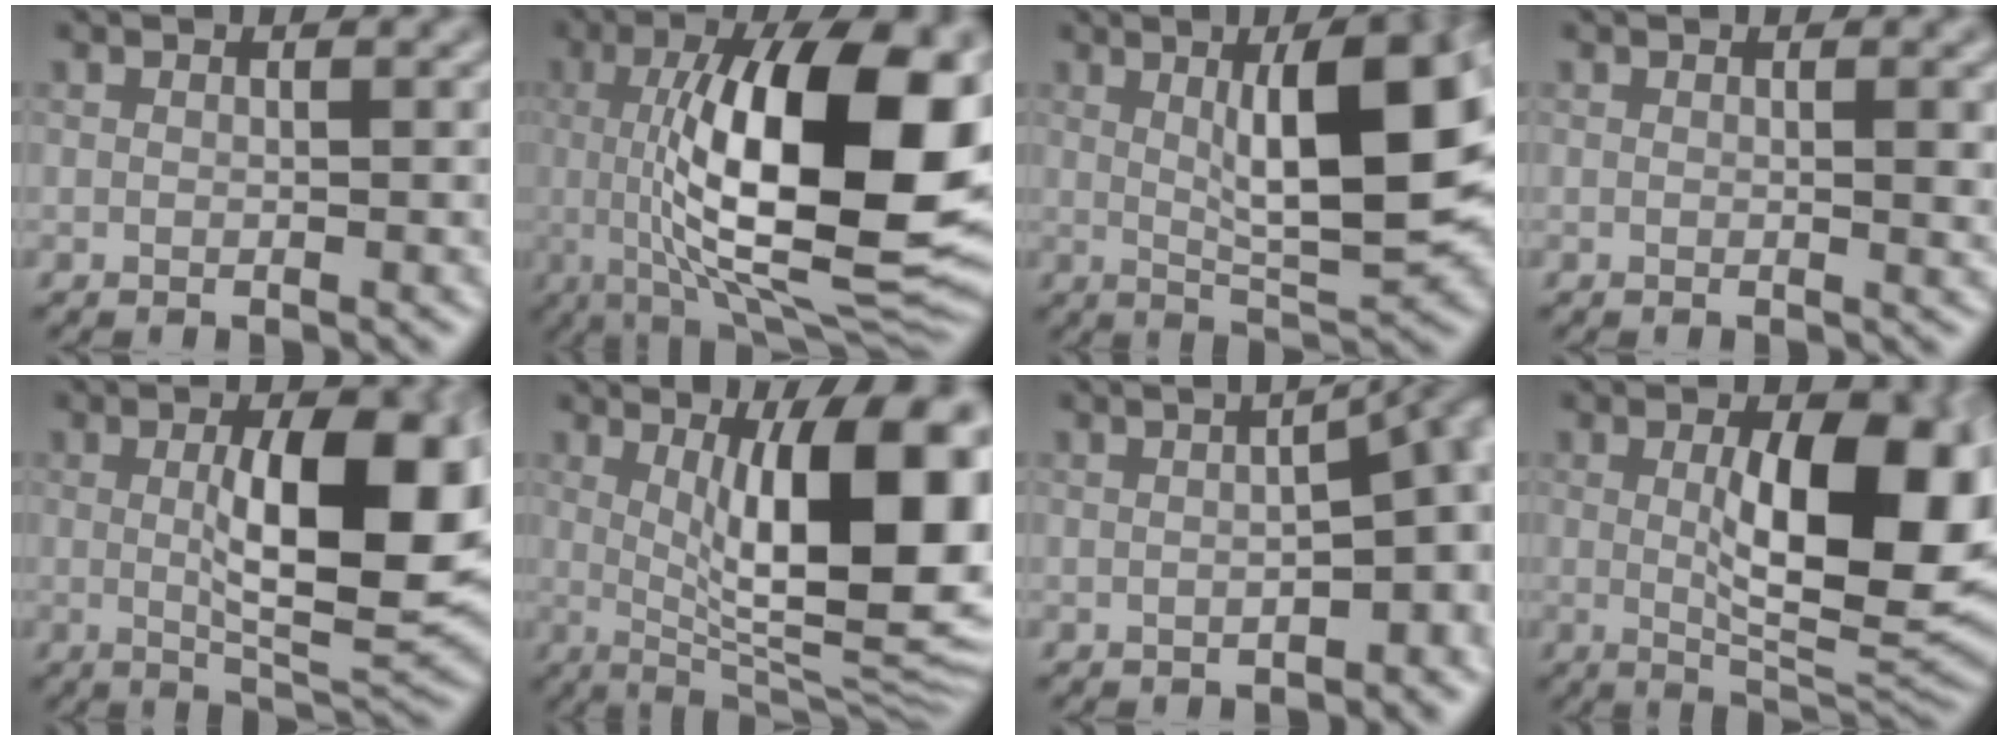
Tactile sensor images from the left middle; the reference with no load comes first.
{"total": 16.7, "force": [1.5, 5.6, 15.6], "torque": [-0.227, 0.011, 0.019]}
{"total": 11.0, "force": [1.9, 2.9, 10.5], "torque": [-0.143, 0.006, 0.033]}
{"total": 1.2, "force": [0.2, 0.2, 1.2], "torque": [-0.015, -0.003, 0.002]}
{"total": 10.1, "force": [0.7, 3.1, 9.6], "torque": [-0.141, -0.004, 0.016]}
{"total": 14.8, "force": [2.2, 4.6, 13.9], "torque": [-0.163, -0.001, 0.031]}
{"total": 6.8, "force": [-1.0, 2.5, 6.2], "torque": [-0.075, 0.005, -0.012]}
{"total": 11.3, "force": [0.8, 4.3, 10.4], "torque": [-0.149, -0.006, 0.021]}